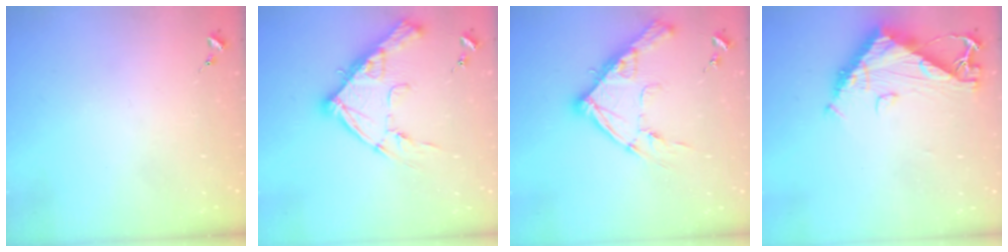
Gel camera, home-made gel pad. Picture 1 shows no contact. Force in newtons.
{"total": 17.3, "press": 17.2, "slide": 1.6}
{"total": 16.4, "press": 16.3, "slide": 1.4}
{"total": 10.6, "press": 10.5, "slide": 1.1}